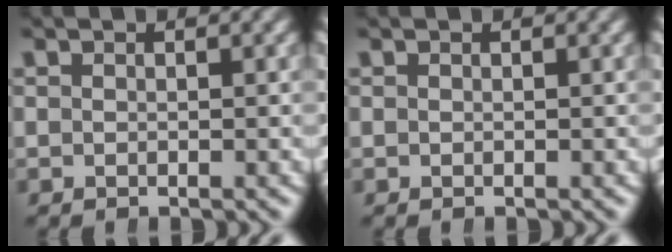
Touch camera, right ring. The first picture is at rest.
{"total": 0.0}